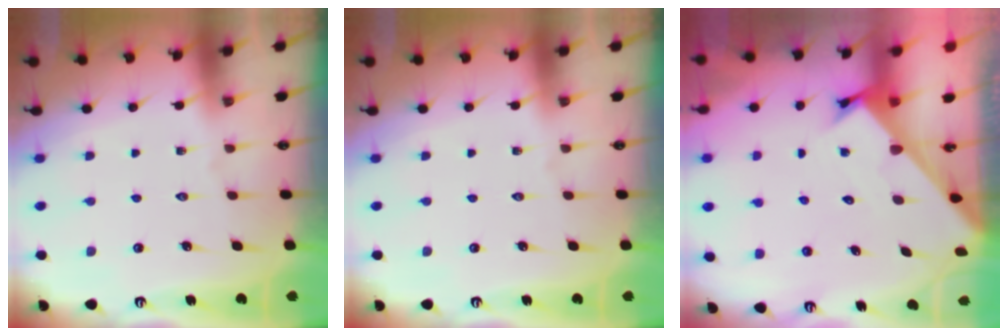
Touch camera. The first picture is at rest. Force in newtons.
{"total": 0.0}
{"total": 2.5, "press": 2.5, "slide": 0.3}